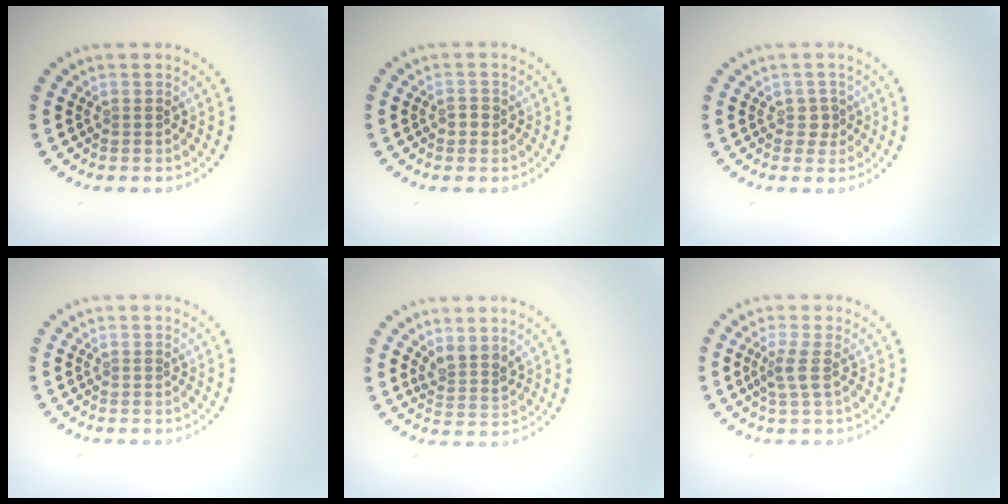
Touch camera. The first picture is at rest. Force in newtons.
{"total": 1.0, "press": 1.0, "slide": 0.2}
{"total": 1.2, "press": 1.1, "slide": 0.6}
{"total": 0.0}
{"total": 2.4, "press": 1.9, "slide": 1.4}
{"total": 2.0, "press": 1.5, "slide": 1.3}